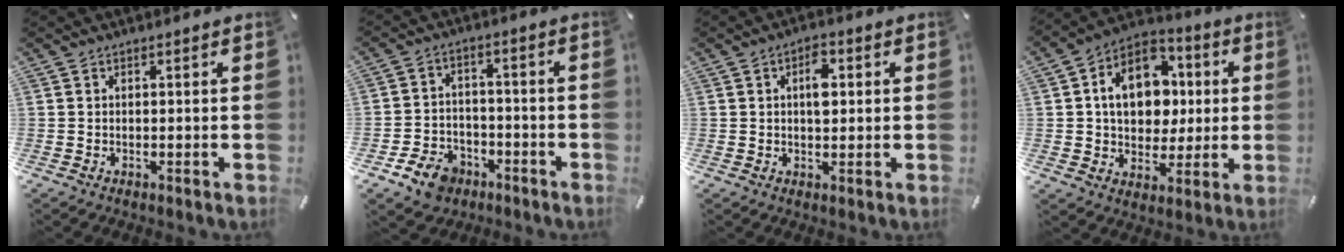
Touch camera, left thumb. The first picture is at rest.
{"total": 8.7, "force": [-5.4, 6.0, 3.2], "torque": [-0.065, 0.038, -0.098]}
{"total": 5.1, "force": [1.0, 2.8, 4.1], "torque": [-0.053, -0.004, 0.009]}
{"total": 15.2, "force": [1.7, 11.9, 9.2], "torque": [-0.166, 0.002, 0.034]}